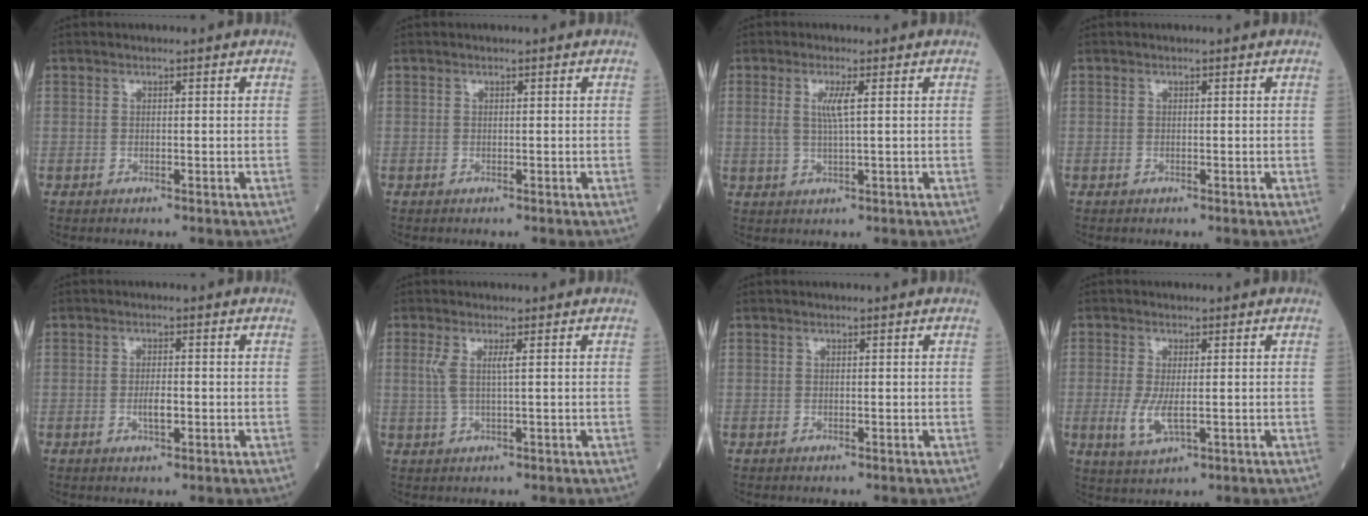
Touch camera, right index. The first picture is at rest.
{"total": 0.0}
{"total": 3.3, "force": [0.8, 0.0, 3.2], "torque": [-0.071, -0.001, 0.016]}
{"total": 0.0}
{"total": 2.5, "force": [-0.6, 0.7, 2.4], "torque": [-0.045, 0.001, -0.010]}
{"total": 2.8, "force": [0.7, 0.0, 2.7], "torque": [-0.068, 0.007, 0.018]}
{"total": 0.0}
{"total": 4.6, "force": [-0.7, 1.5, 4.3], "torque": [-0.094, -0.012, -0.008]}